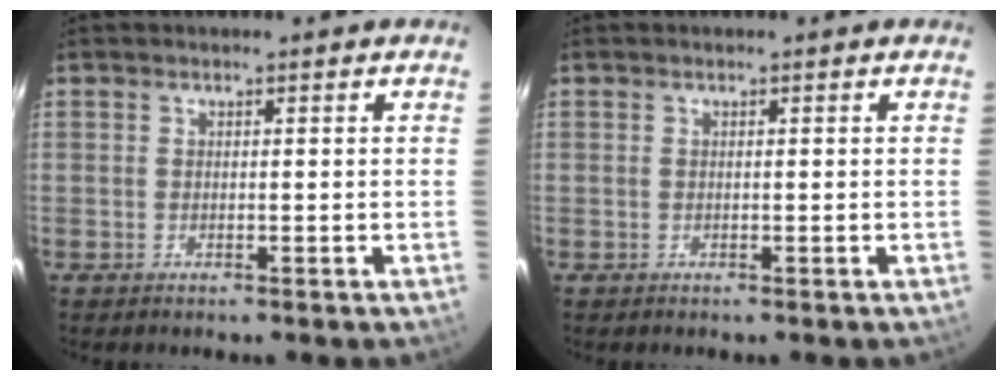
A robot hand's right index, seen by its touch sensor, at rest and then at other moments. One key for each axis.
{"total": 0.0}